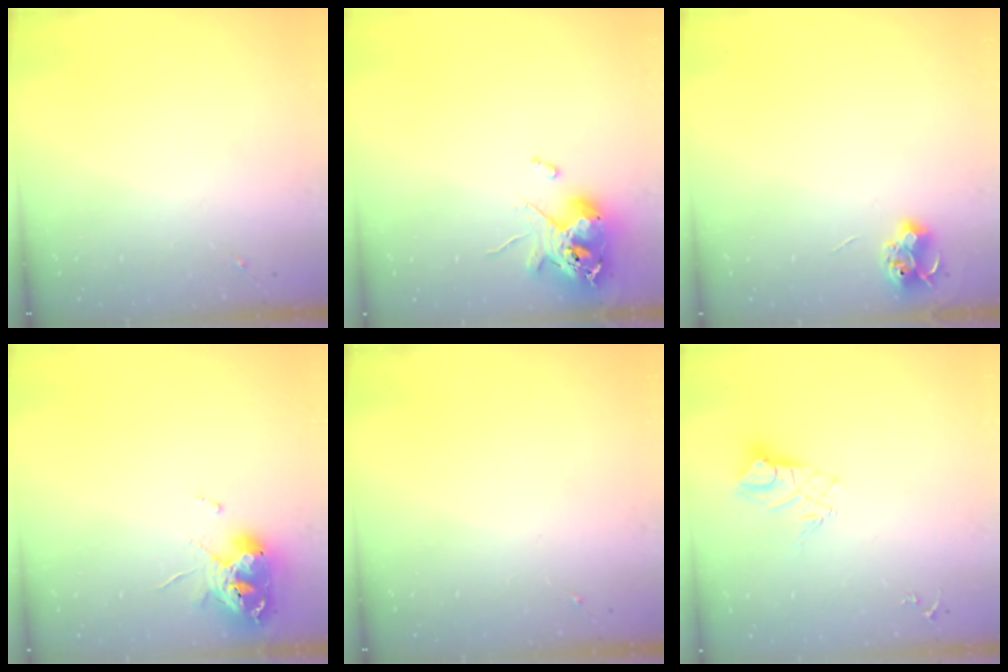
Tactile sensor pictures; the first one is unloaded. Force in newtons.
{"total": 12.0, "press": 11.9, "slide": 1.9}
{"total": 6.5, "press": 6.5, "slide": 0.8}
{"total": 10.3, "press": 10.3, "slide": 1.3}
{"total": 0.0}
{"total": 9.1, "press": 9.1, "slide": 0.9}